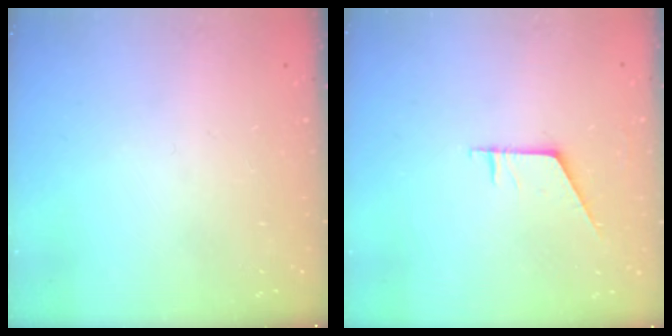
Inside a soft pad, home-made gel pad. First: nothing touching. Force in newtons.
{"total": 4.4, "press": 4.4, "slide": 0.5}